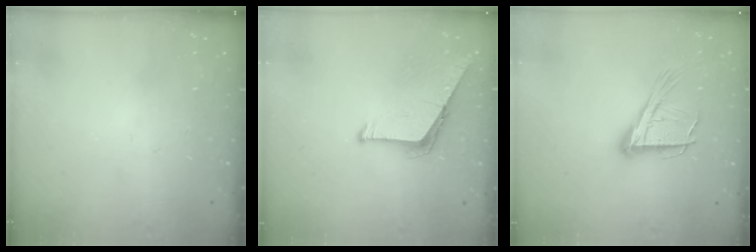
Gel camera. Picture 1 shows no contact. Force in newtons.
{"total": 6.5, "press": 6.4, "slide": 0.5}
{"total": 17.0, "press": 16.5, "slide": 3.9}